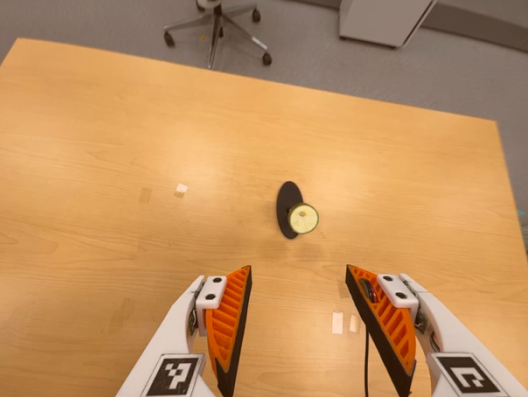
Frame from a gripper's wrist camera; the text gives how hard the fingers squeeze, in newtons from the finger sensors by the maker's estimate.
{"total": 0.0}